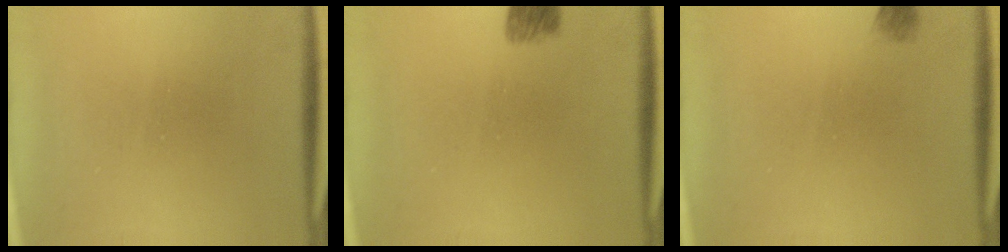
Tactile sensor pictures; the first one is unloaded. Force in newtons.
{"total": 4.5}
{"total": 1.1}